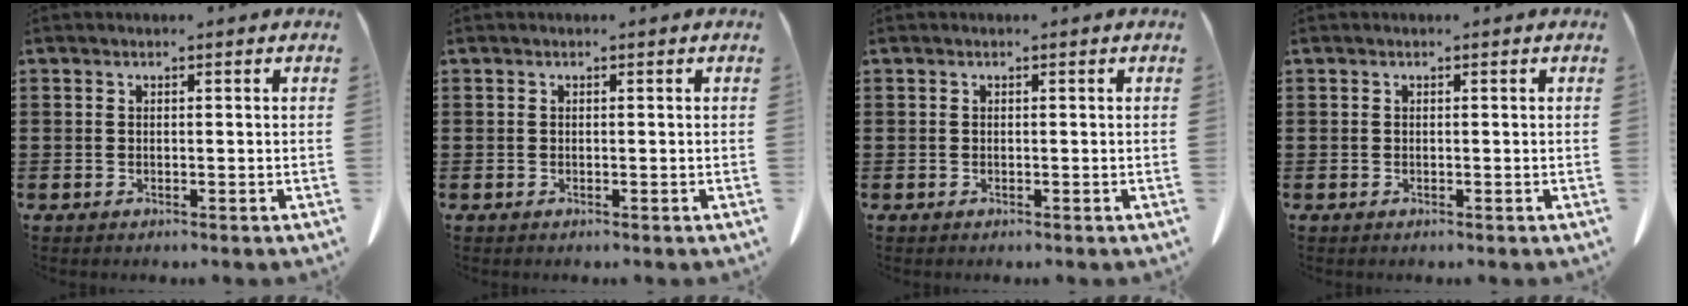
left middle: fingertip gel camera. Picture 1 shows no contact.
{"total": 0.0}
{"total": 0.0}
{"total": 0.0}